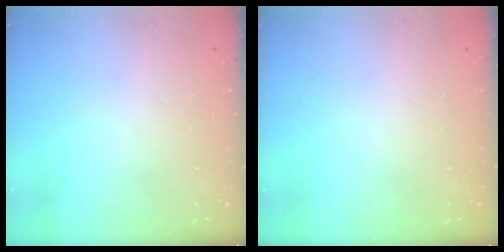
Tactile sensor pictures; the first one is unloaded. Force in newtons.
{"total": 0.0}